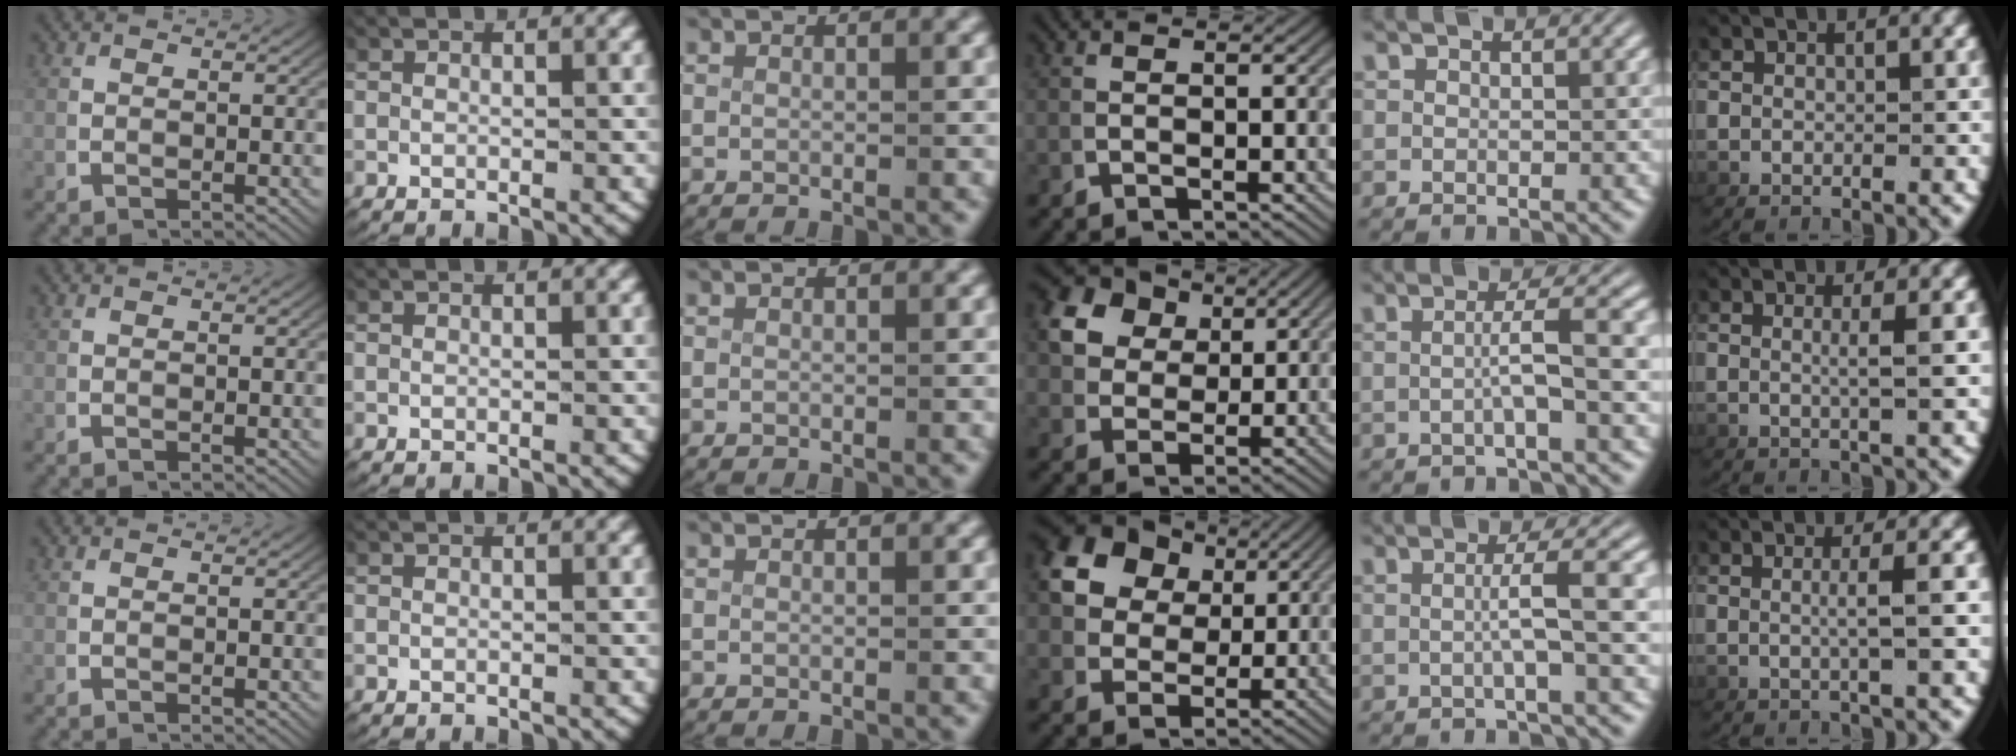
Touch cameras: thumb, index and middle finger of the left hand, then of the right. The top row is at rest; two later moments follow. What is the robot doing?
{"motion": "lift_and_place", "object": "card"}